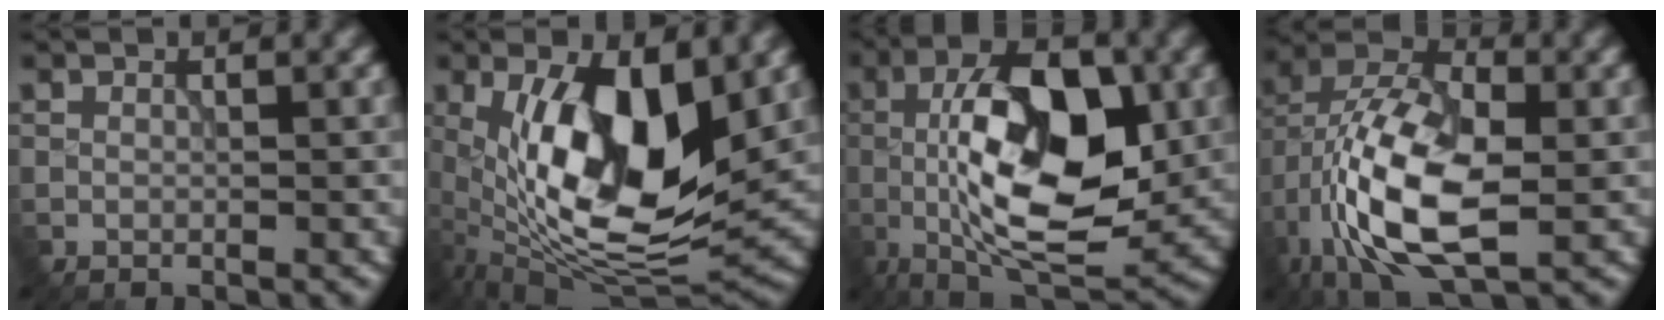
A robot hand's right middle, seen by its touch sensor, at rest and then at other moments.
{"total": 12.8, "force": [0.9, 5.4, 11.6], "torque": [-0.209, -0.018, 0.016]}
{"total": 12.8, "force": [-0.9, 5.8, 11.4], "torque": [-0.184, 0.005, -0.021]}
{"total": 13.0, "force": [-3.2, 6.7, 10.6], "torque": [-0.221, 0.001, -0.065]}